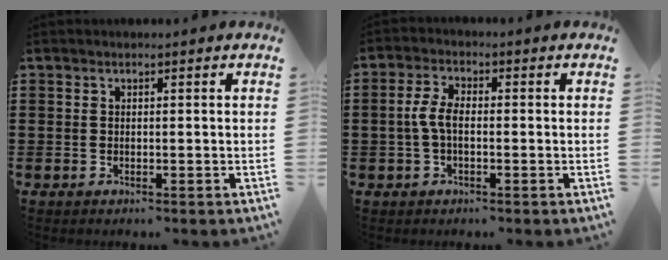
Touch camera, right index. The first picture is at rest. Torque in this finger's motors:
{"motor_torque": [0.79, -0.39, 0.21, 0.12]}